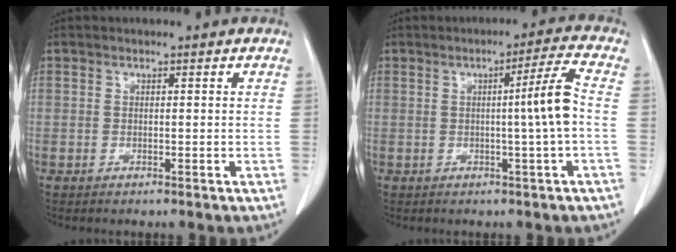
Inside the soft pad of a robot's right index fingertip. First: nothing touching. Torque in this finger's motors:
{"motor_torque": [0.62, -0.08, 0.13, 0.07]}